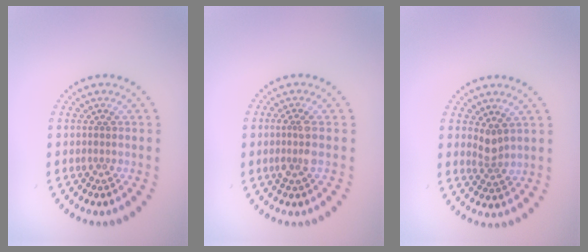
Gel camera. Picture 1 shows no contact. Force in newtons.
{"total": 1.8, "press": 1.6, "slide": 0.9}
{"total": 1.8, "press": 1.4, "slide": 1.2}